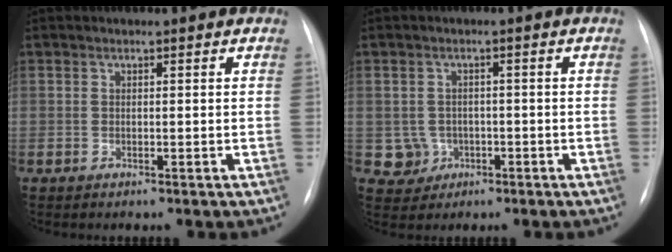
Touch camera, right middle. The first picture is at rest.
{"total": 3.7, "force": [-0.9, 3.6, 0.1], "torque": [0.006, 0.010, -0.008]}